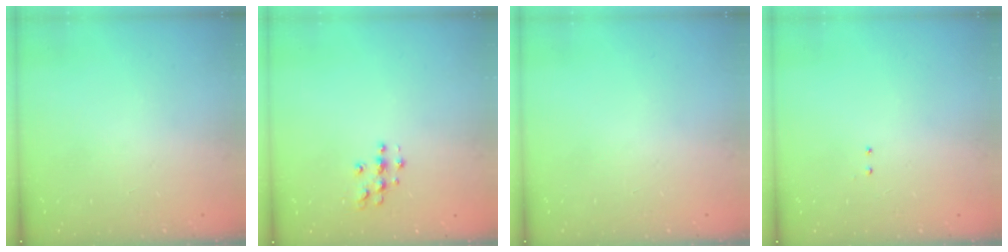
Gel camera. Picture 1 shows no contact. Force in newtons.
{"total": 4.5, "press": 4.4, "slide": 0.4}
{"total": 0.0}
{"total": 2.0, "press": 2.0, "slide": 0.4}